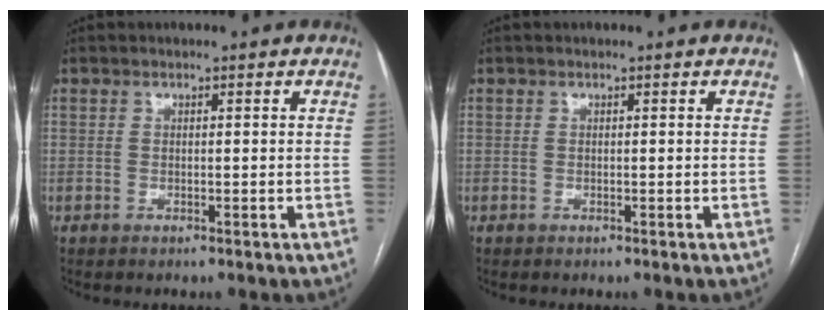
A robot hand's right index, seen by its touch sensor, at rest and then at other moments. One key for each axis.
{"total": 0.0}